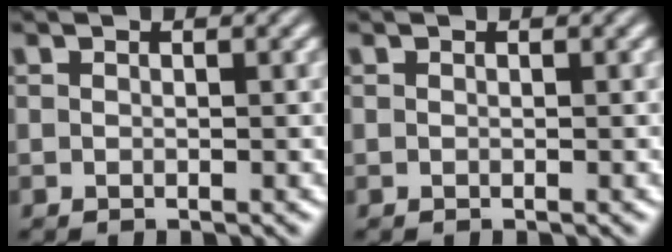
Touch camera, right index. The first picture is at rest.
{"total": 0.0}